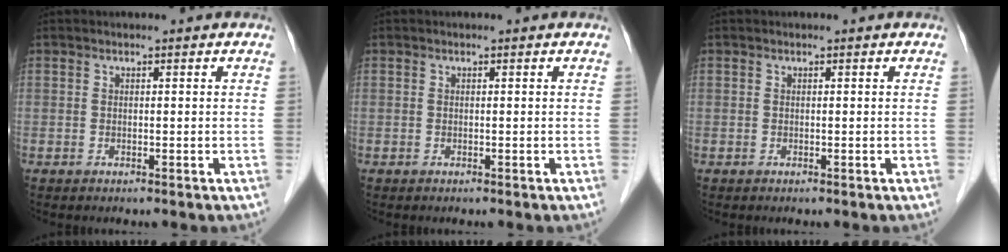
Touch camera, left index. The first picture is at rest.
{"total": 0.0}
{"total": 0.0}